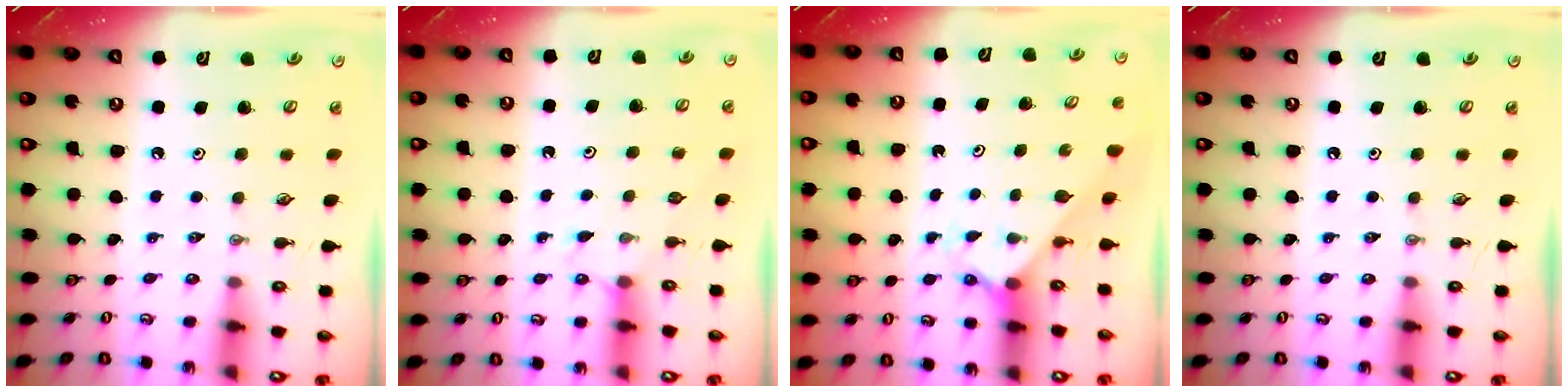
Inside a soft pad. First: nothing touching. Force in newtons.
{"total": 3.7, "press": 3.7, "slide": 0.4}
{"total": 2.2, "press": 2.2, "slide": 0.2}
{"total": 0.0}